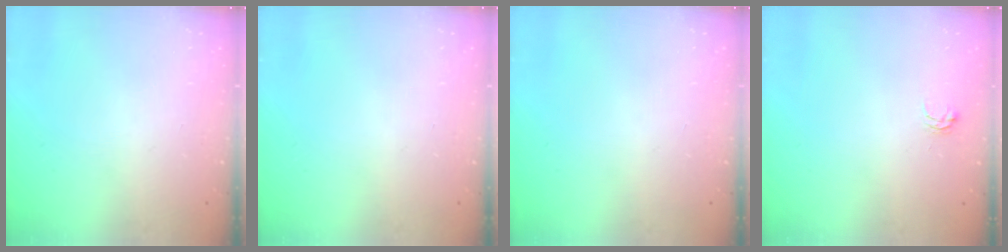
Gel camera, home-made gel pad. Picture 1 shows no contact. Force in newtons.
{"total": 0.0}
{"total": 0.0}
{"total": 2.9, "press": 2.9, "slide": 0.4}